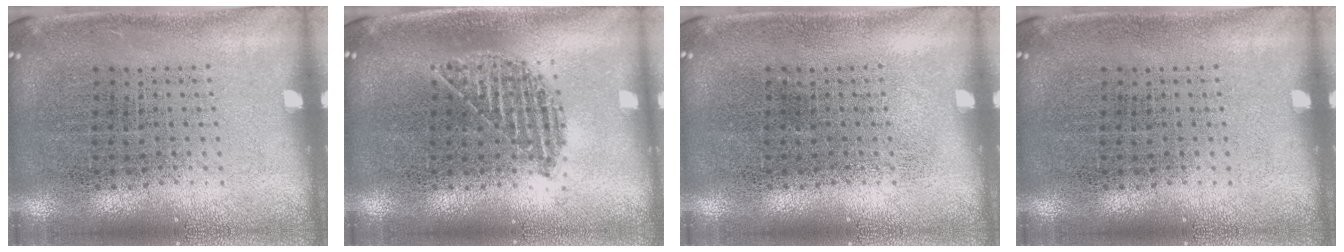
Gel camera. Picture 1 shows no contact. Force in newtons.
{"total": 1.1, "press": 1.0, "slide": 0.5}
{"total": 0.0}
{"total": 0.0}